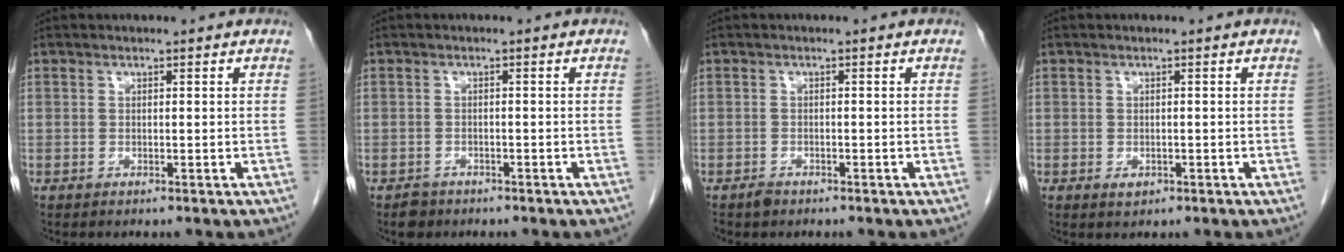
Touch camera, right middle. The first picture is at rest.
{"total": 1.6, "force": [-1.2, 1.0, 0.3], "torque": [-0.011, 0.002, -0.018]}
{"total": 1.1, "force": [-0.9, 0.5, 0.2], "torque": [-0.008, 0.000, -0.015]}
{"total": 1.3, "force": [-0.5, 0.9, 0.8], "torque": [-0.011, 0.001, -0.003]}